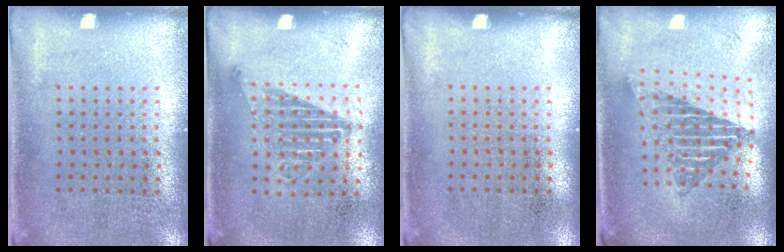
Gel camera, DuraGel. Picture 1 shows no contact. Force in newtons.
{"total": 1.1, "press": 1.0, "slide": 0.4}
{"total": 0.0}
{"total": 1.9, "press": 1.5, "slide": 1.2}